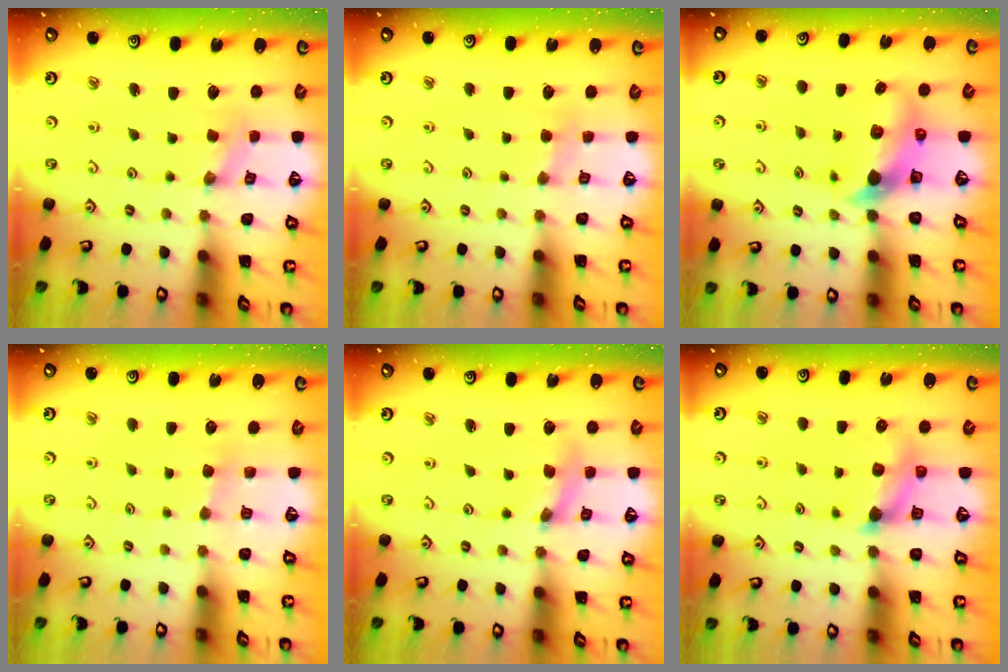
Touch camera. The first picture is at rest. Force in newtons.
{"total": 2.8, "press": 2.7, "slide": 0.5}
{"total": 6.9, "press": 6.8, "slide": 0.9}
{"total": 2.9, "press": 2.9, "slide": 0.3}
{"total": 3.5, "press": 3.4, "slide": 0.3}
{"total": 7.1, "press": 7.0, "slide": 0.7}